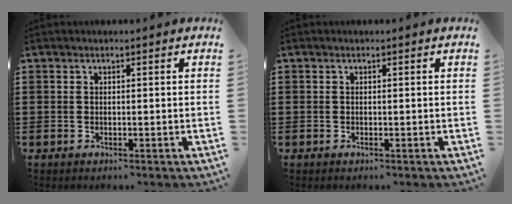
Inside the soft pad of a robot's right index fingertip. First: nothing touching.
{"total": 0.0}